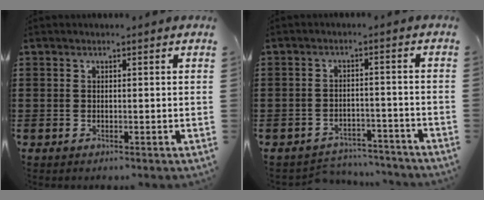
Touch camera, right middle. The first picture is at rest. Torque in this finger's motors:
{"motor_torque": [0.07, -0.19, 0.03, 0.00]}